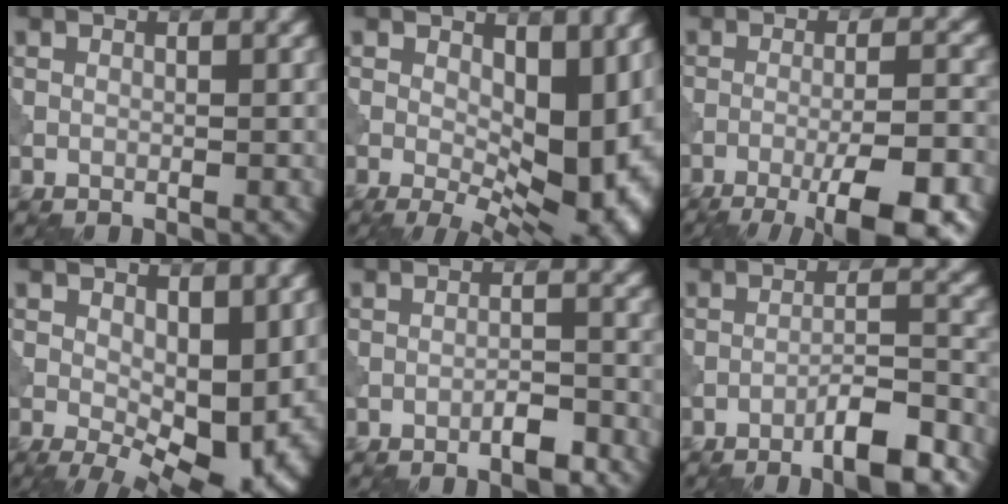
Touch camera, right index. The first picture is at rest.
{"total": 12.8, "force": [0.6, 7.0, 10.7], "torque": [-0.123, -0.014, 0.024]}
{"total": 8.6, "force": [-4.8, 1.8, 6.9], "torque": [-0.102, 0.003, -0.073]}
{"total": 10.2, "force": [-0.3, 5.7, 8.4], "torque": [-0.120, -0.021, 0.009]}
{"total": 2.2, "force": [-1.4, 0.5, 1.6], "torque": [-0.024, 0.006, -0.024]}
{"total": 5.5, "force": [-3.7, 0.9, 3.9], "torque": [-0.060, 0.011, -0.060]}